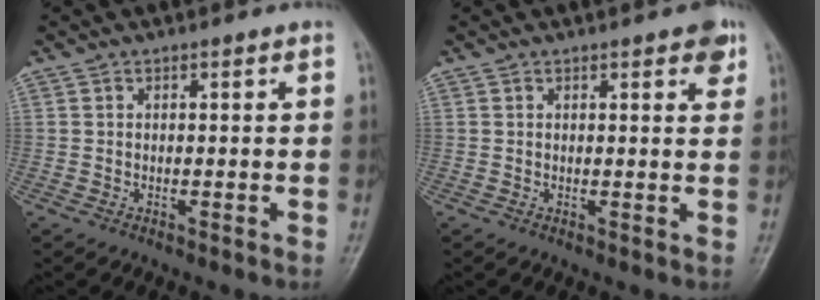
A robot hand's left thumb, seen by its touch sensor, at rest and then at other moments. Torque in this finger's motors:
{"motor_torque": [1.90, 1.23, 0.68, -0.40, 0.00]}